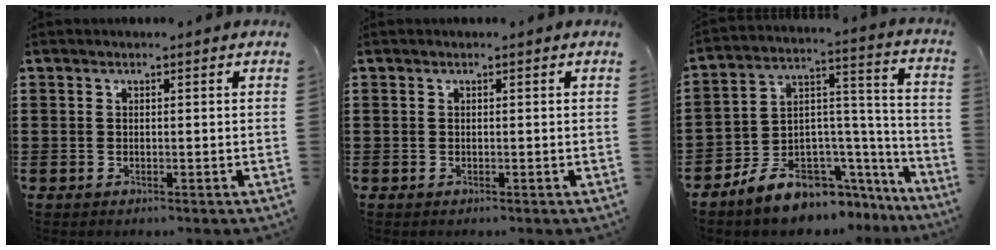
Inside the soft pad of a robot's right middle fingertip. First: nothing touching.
{"total": 0.0}
{"total": 8.2, "force": [-6.7, 4.2, 2.2], "torque": [-0.051, 0.009, -0.125]}